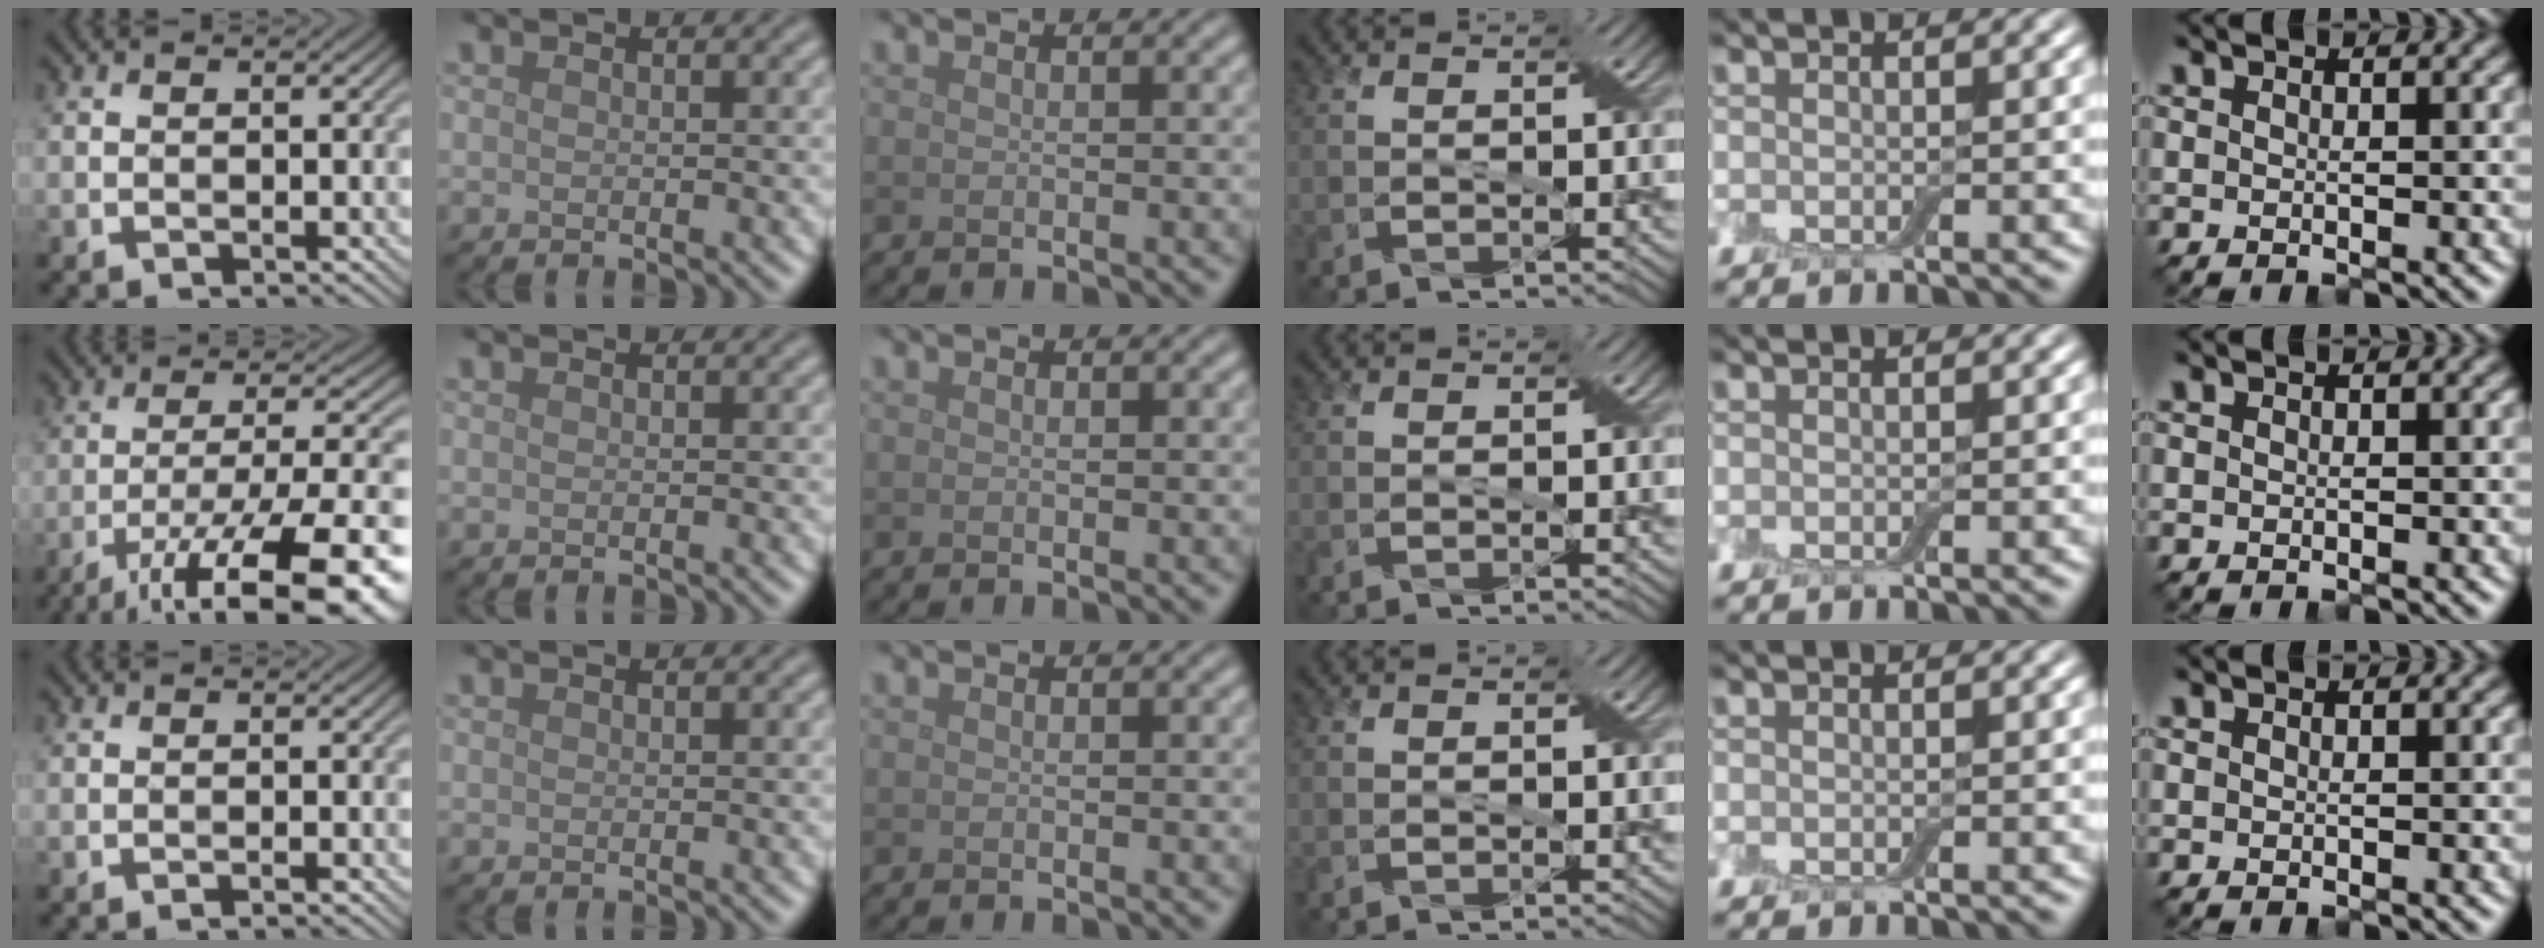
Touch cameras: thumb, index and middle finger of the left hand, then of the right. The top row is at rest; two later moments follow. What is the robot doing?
{"motion": "pour", "object": "bottle"}